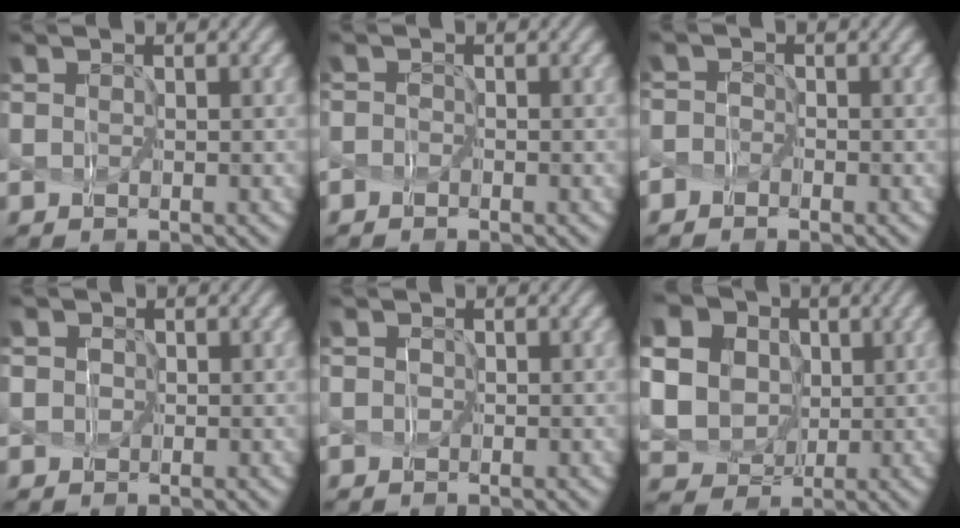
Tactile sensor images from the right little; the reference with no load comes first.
{"total": 0.7, "force": [-0.7, 0.0, -0.2], "torque": [0.002, 0.000, -0.006]}
{"total": 1.2, "force": [-1.1, 0.5, -0.1], "torque": [-0.001, 0.002, -0.013]}
{"total": 3.0, "force": [1.1, 2.5, 1.3], "torque": [-0.012, 0.031, -0.005]}
{"total": 0.8, "force": [0.2, 0.7, 0.3], "torque": [0.005, 0.008, -0.004]}
{"total": 14.2, "force": [3.3, 12.6, 5.5], "torque": [-0.203, 0.015, 0.063]}